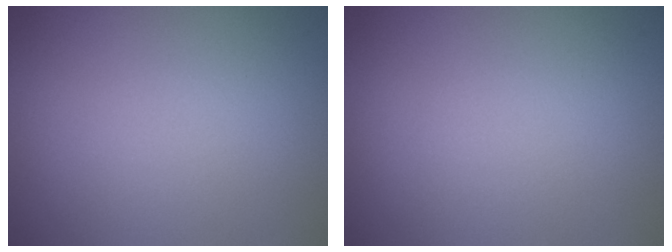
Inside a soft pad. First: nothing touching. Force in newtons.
{"total": 0.0}